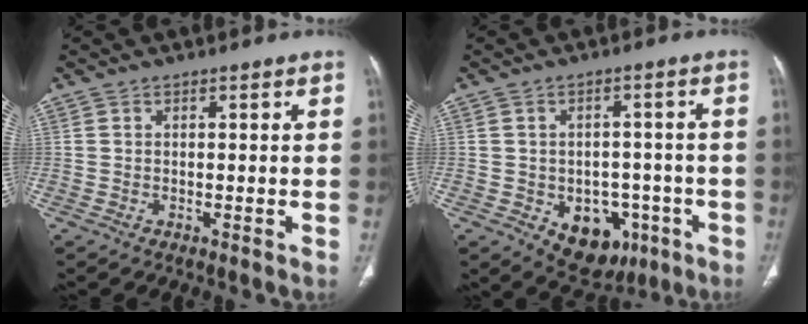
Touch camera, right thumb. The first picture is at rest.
{"total": 10.7, "force": [-4.2, 7.7, 6.1], "torque": [-0.041, 0.023, -0.042]}